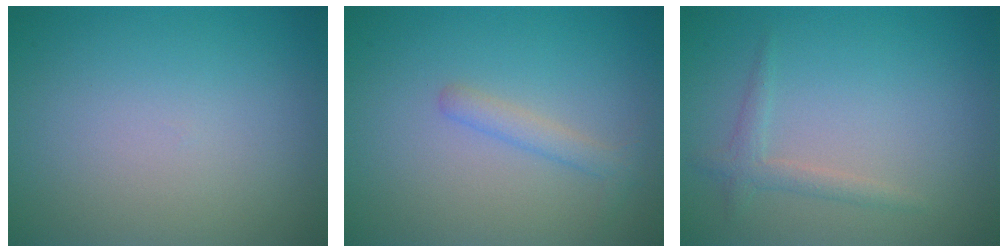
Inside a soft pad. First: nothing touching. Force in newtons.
{"total": 1.6, "press": 1.6, "slide": 0.0}
{"total": 1.5, "press": 1.5, "slide": 0.0}